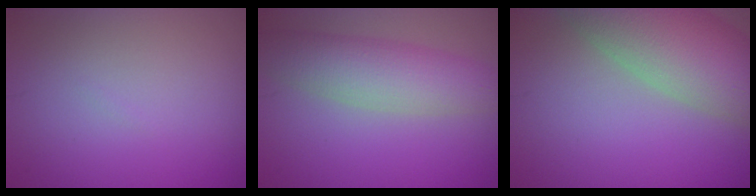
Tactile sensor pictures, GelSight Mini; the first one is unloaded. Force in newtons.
{"total": 5.5, "press": 5.5, "slide": 0.3}
{"total": 10.3, "press": 10.3, "slide": 1.0}